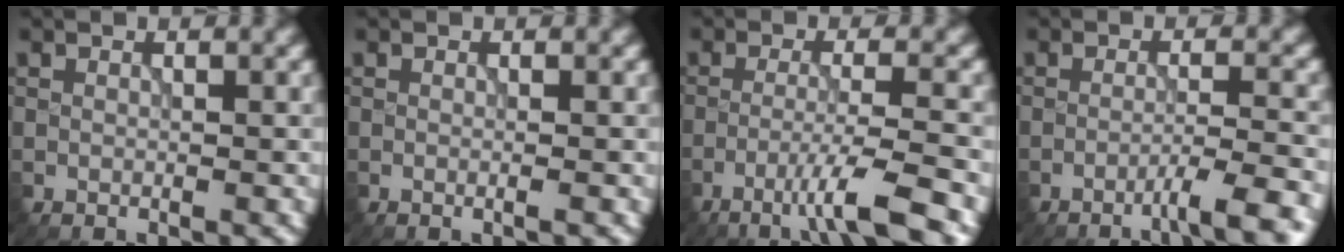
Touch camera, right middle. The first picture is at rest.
{"total": 0.9, "force": [0.1, 0.4, 0.8], "torque": [-0.010, -0.004, -0.006]}
{"total": 5.5, "force": [-3.2, 0.3, 4.4], "torque": [-0.075, 0.006, -0.064]}
{"total": 4.4, "force": [-2.7, 0.5, 3.4], "torque": [-0.042, 0.011, -0.053]}